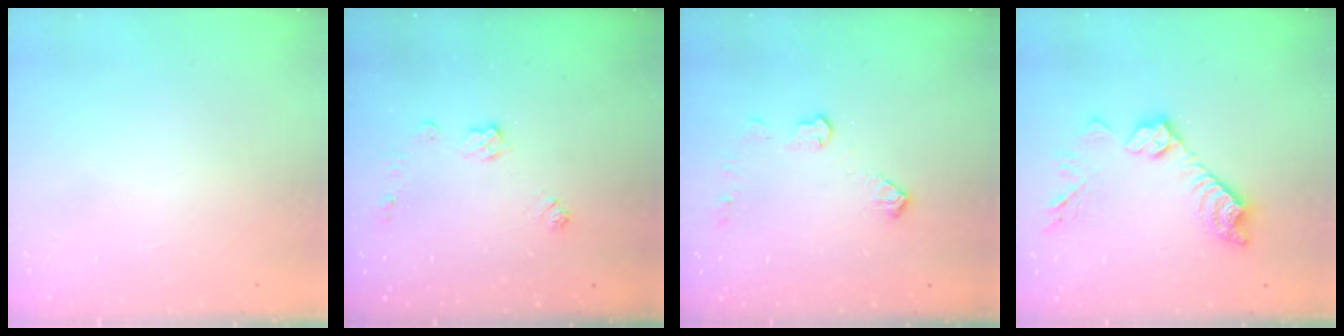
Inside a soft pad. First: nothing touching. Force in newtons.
{"total": 6.9, "press": 6.9, "slide": 0.3}
{"total": 7.4, "press": 7.4, "slide": 0.3}
{"total": 13.3, "press": 13.3, "slide": 0.8}